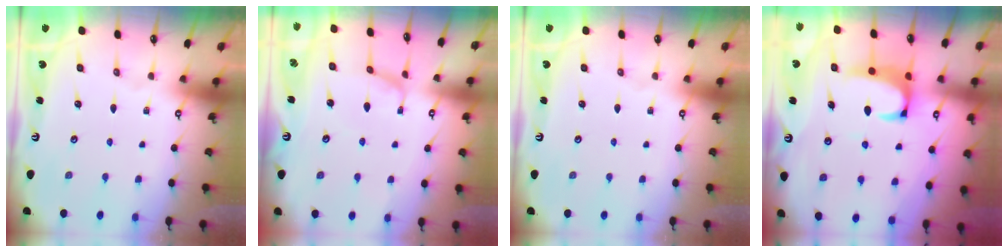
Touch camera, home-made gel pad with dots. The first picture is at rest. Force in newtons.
{"total": 1.5, "press": 1.3, "slide": 0.5}
{"total": 0.0}
{"total": 2.2, "press": 2.0, "slide": 1.0}